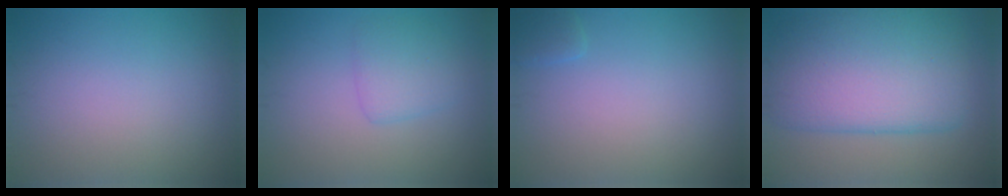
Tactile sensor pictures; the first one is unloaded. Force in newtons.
{"total": 2.4, "press": 2.4, "slide": 0.1}
{"total": 0.9, "press": 0.9, "slide": 0.1}
{"total": 9.8, "press": 9.8, "slide": 0.3}